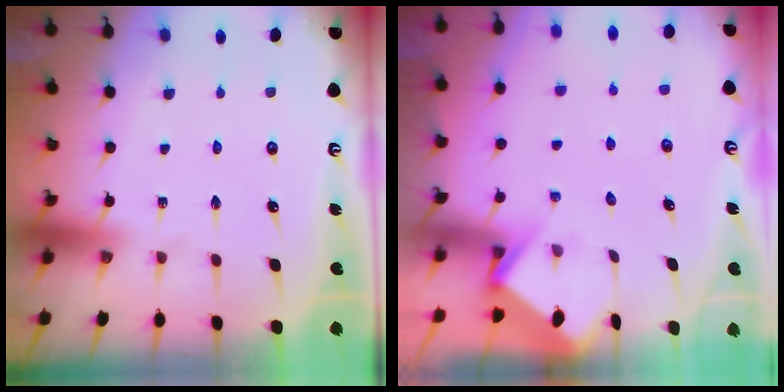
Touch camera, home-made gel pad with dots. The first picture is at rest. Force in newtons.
{"total": 3.8, "press": 3.8, "slide": 0.2}